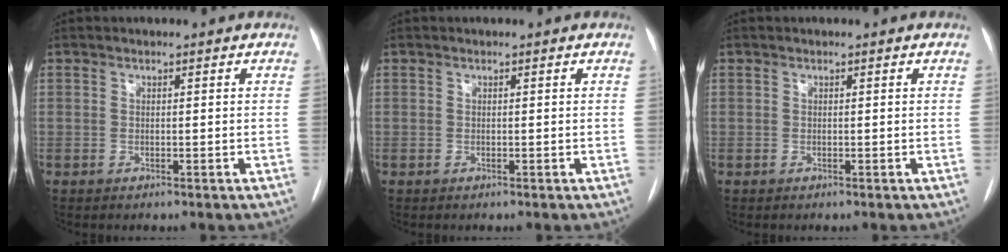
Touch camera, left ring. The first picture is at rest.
{"total": 0.0}
{"total": 0.0}